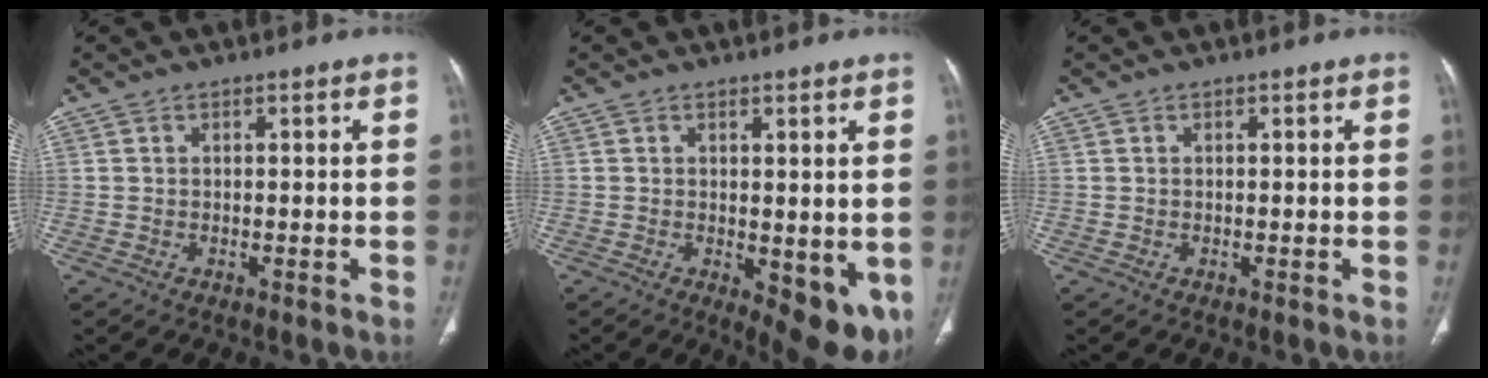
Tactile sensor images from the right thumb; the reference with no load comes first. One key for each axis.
{"total": 8.9, "fx": -1.1, "fy": 3.8, "fz": 7.9, "tx": -0.088, "ty": -0.022, "tz": -0.004}
{"total": 0.0}